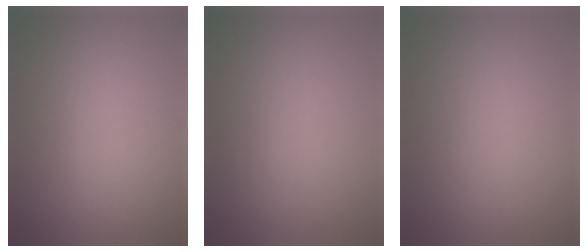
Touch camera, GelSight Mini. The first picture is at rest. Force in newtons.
{"total": 0.0}
{"total": 0.0}